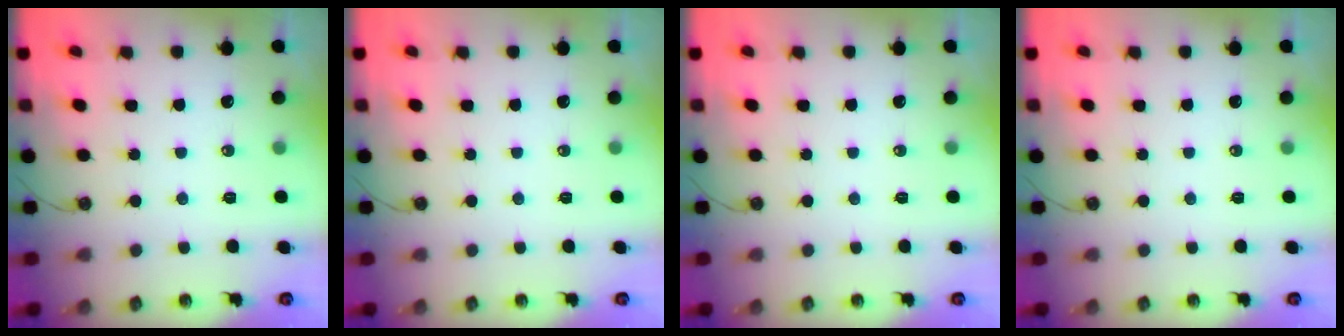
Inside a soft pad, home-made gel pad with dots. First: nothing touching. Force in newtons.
{"total": 0.0}
{"total": 0.0}
{"total": 0.0}